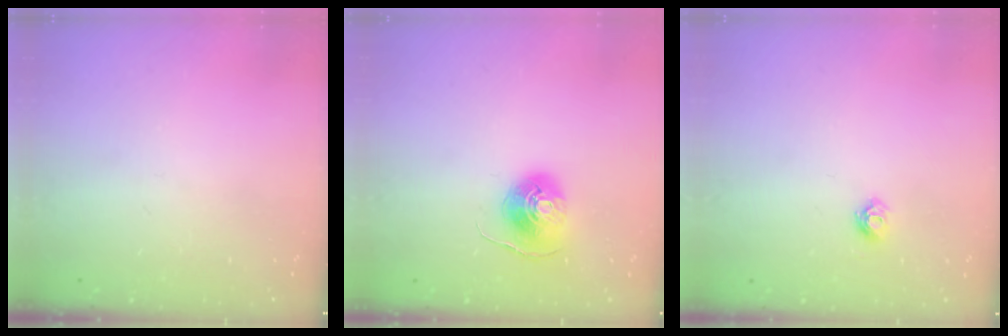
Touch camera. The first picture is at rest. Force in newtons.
{"total": 8.5, "press": 8.5, "slide": 0.3}
{"total": 5.2, "press": 5.2, "slide": 0.7}